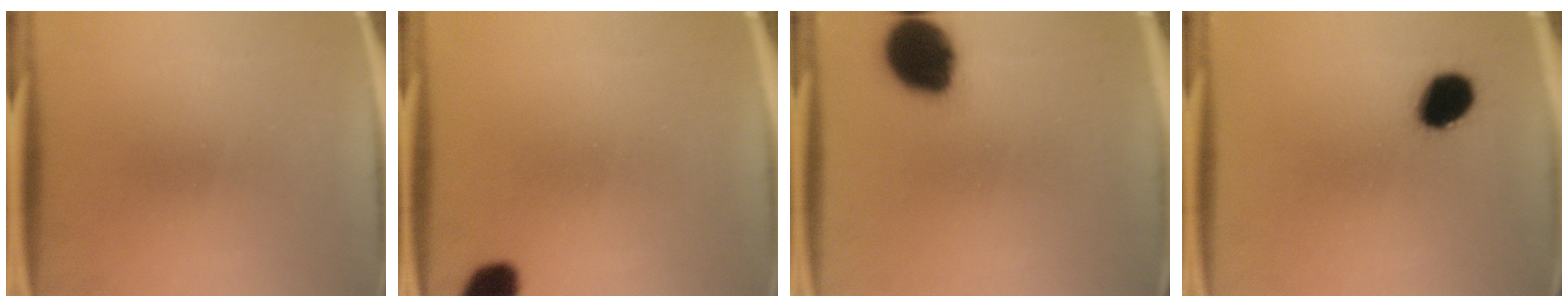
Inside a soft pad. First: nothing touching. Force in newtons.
{"total": 5.8}
{"total": 15.9}
{"total": 7.5}